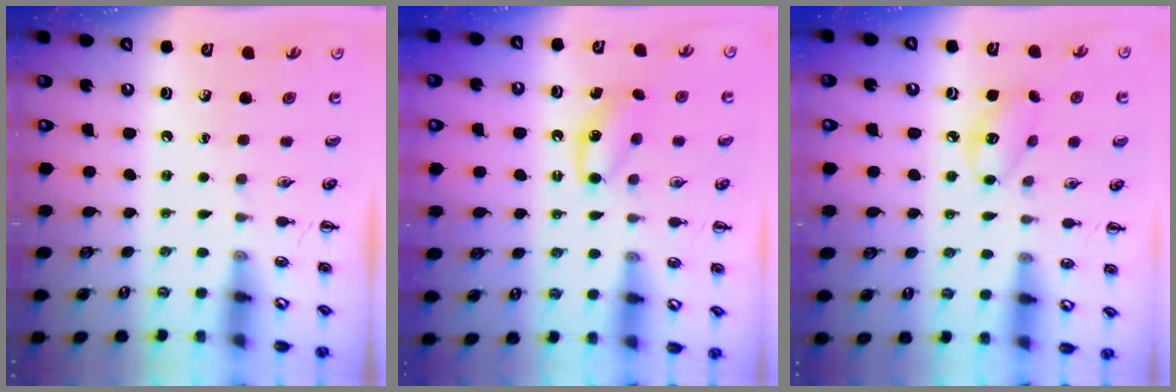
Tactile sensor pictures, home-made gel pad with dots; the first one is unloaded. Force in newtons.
{"total": 5.8, "press": 5.5, "slide": 1.7}
{"total": 6.4, "press": 6.4, "slide": 0.6}